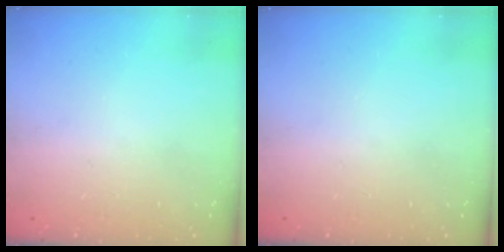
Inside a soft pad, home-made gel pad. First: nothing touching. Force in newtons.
{"total": 0.0}